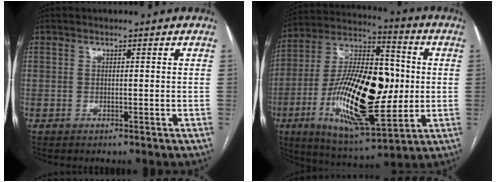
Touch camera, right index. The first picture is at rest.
{"total": 24.4, "force": [-2.4, 8.4, 22.8], "torque": [-0.436, 0.007, -0.039]}